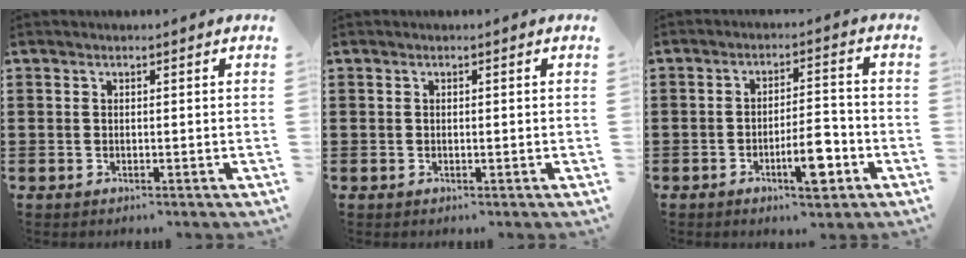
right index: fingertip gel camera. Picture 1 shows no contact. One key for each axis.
{"total": 0.0}
{"total": 7.2, "fx": -3.3, "fy": 2.1, "fz": 6.0, "tx": -0.100, "ty": 0.004, "tz": -0.055}